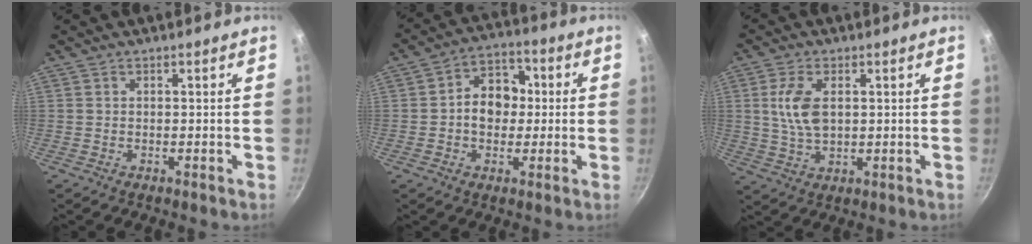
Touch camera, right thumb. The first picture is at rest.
{"total": 9.5, "force": [0.1, 7.5, 5.9], "torque": [-0.044, 0.022, -0.009]}
{"total": 7.9, "force": [1.5, 4.4, 6.4], "torque": [-0.123, -0.003, 0.029]}